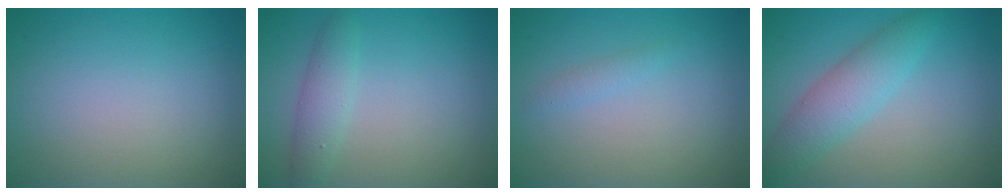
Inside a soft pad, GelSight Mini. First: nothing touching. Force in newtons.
{"total": 2.4, "press": 2.4, "slide": 0.1}
{"total": 0.9, "press": 0.9, "slide": 0.0}
{"total": 3.9, "press": 3.9, "slide": 0.1}